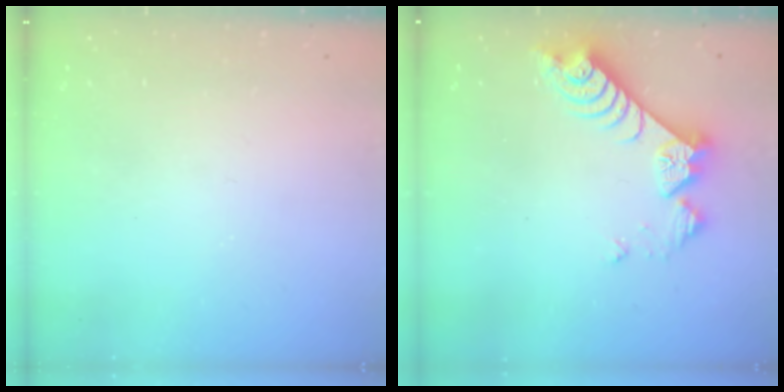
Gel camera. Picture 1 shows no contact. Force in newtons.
{"total": 8.1, "press": 8.0, "slide": 0.6}